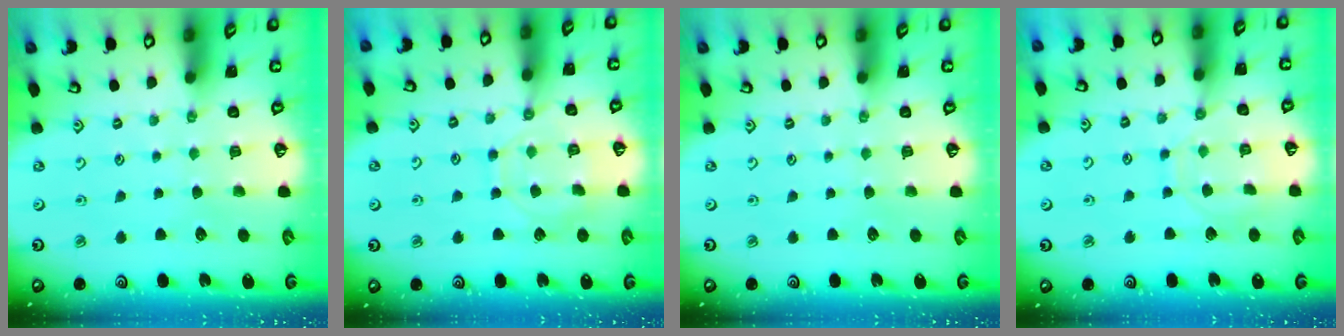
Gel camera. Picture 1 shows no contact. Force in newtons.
{"total": 9.7, "press": 9.7, "slide": 0.7}
{"total": 0.0}
{"total": 9.3, "press": 9.2, "slide": 0.8}